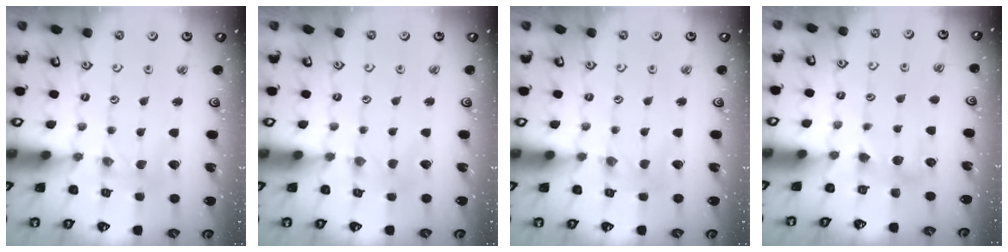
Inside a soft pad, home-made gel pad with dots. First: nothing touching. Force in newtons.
{"total": 1.8, "press": 1.8, "slide": 0.4}
{"total": 0.0}
{"total": 3.3, "press": 3.3, "slide": 0.3}